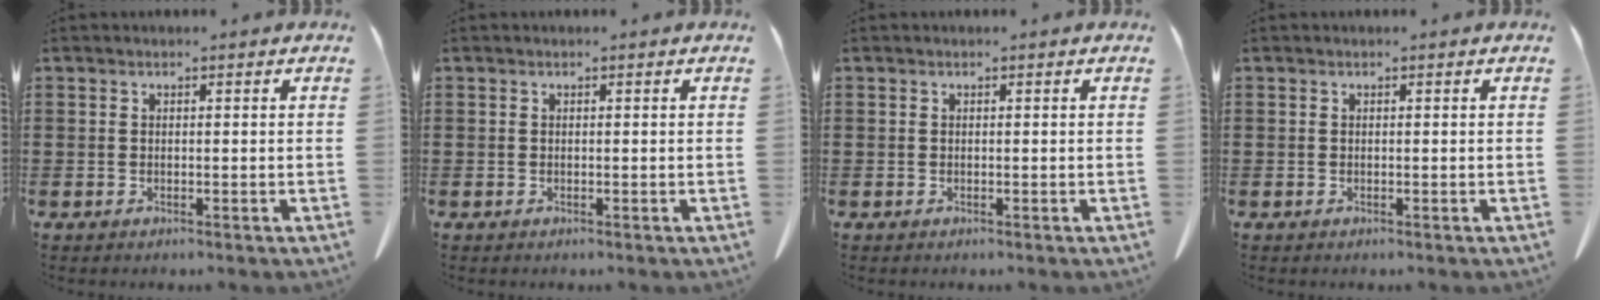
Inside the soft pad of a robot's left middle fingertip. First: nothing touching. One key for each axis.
{"total": 0.0}
{"total": 0.0}
{"total": 0.0}